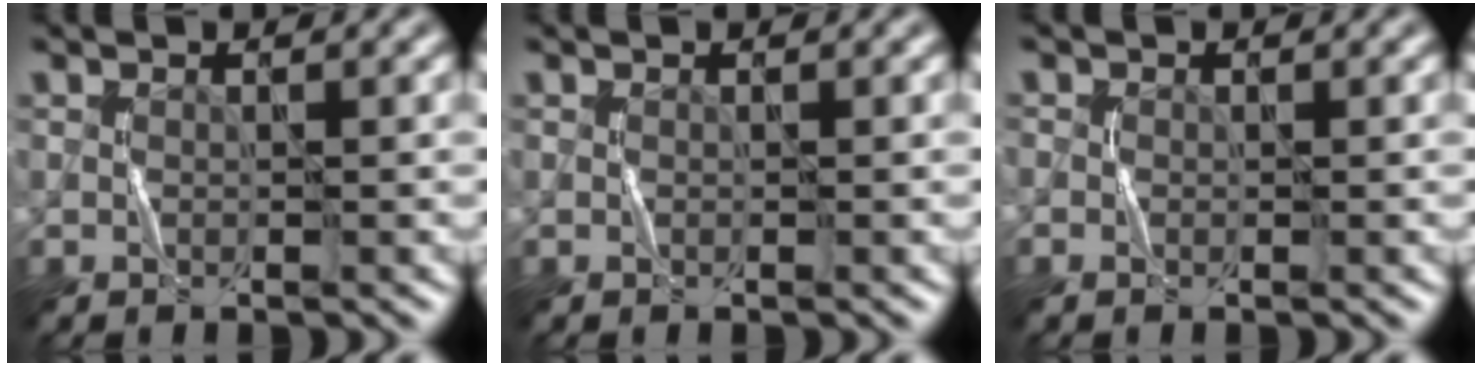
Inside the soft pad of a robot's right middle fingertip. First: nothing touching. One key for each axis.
{"total": 0.0}
{"total": 0.7, "fx": -0.3, "fy": 0.6, "fz": 0.2, "tx": -0.001, "ty": 0.000, "tz": -0.007}